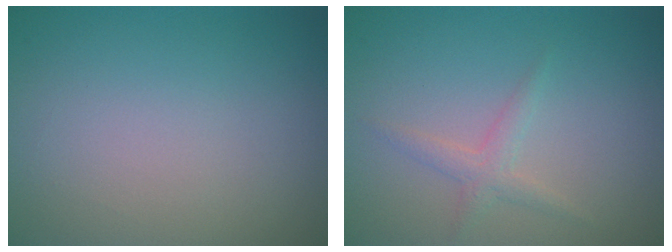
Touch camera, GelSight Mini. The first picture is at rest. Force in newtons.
{"total": 1.5, "press": 1.5, "slide": 0.0}